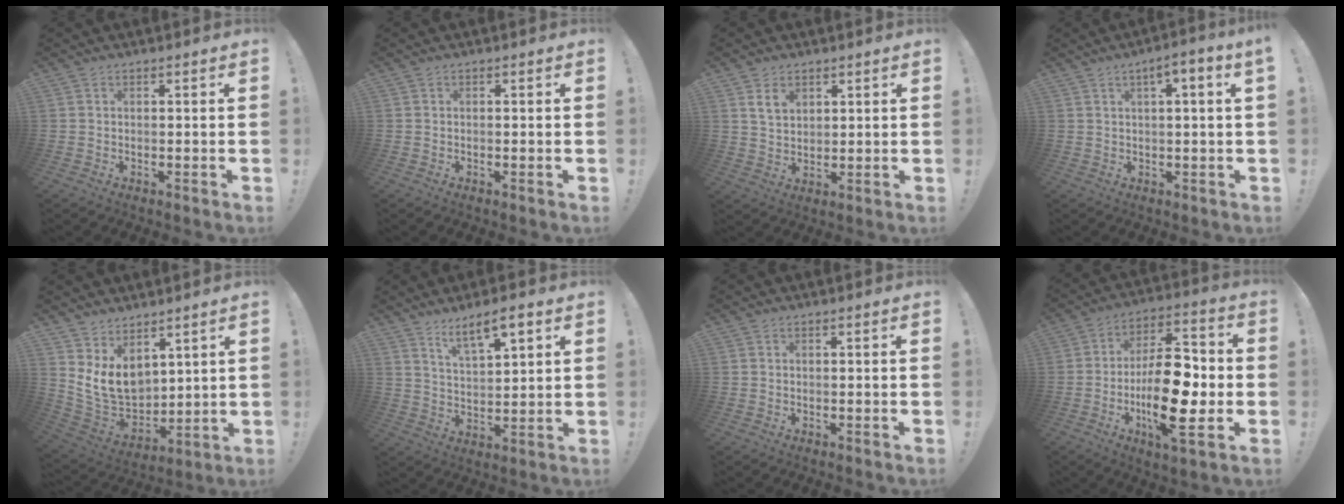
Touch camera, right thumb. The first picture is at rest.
{"total": 0.0}
{"total": 5.9, "force": [3.2, 4.1, 2.7], "torque": [-0.045, -0.010, 0.060]}
{"total": 4.1, "force": [1.2, -0.1, 3.9], "torque": [-0.061, -0.007, 0.016]}
{"total": 11.8, "force": [5.0, 8.5, 6.5], "torque": [-0.130, -0.046, 0.104]}
{"total": 8.8, "force": [6.3, 2.4, 5.7], "torque": [-0.095, -0.029, 0.109]}
{"total": 0.0}
{"total": 20.6, "force": [-4.8, 8.3, 18.3], "torque": [-0.315, 0.018, -0.073]}